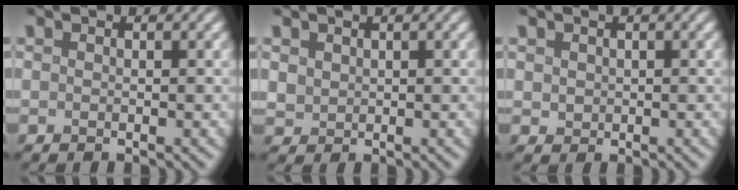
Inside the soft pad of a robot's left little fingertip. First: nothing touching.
{"total": 1.2, "force": [0.3, 1.1, 0.3], "torque": [-0.009, -0.004, 0.012]}
{"total": 1.0, "force": [0.1, 0.9, 0.3], "torque": [-0.007, -0.001, 0.003]}